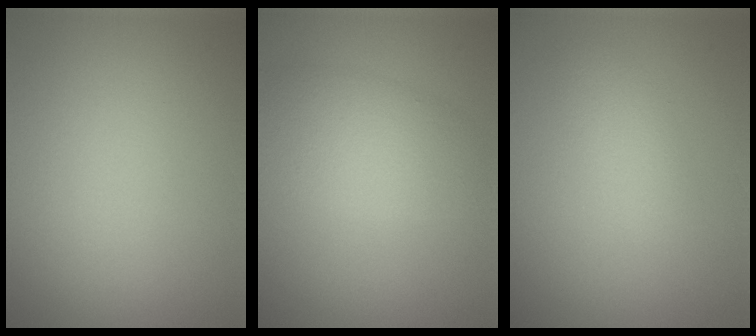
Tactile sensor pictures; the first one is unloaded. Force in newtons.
{"total": 4.7, "press": 4.7, "slide": 0.1}
{"total": 1.8, "press": 1.8, "slide": 0.1}